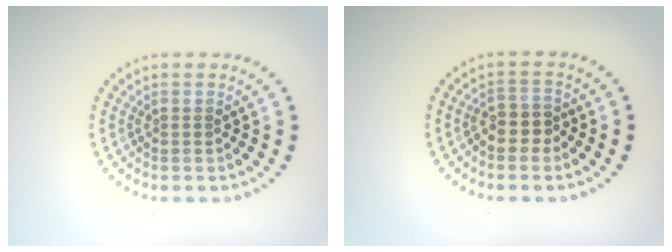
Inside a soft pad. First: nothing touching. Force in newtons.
{"total": 2.4, "press": 2.1, "slide": 1.1}